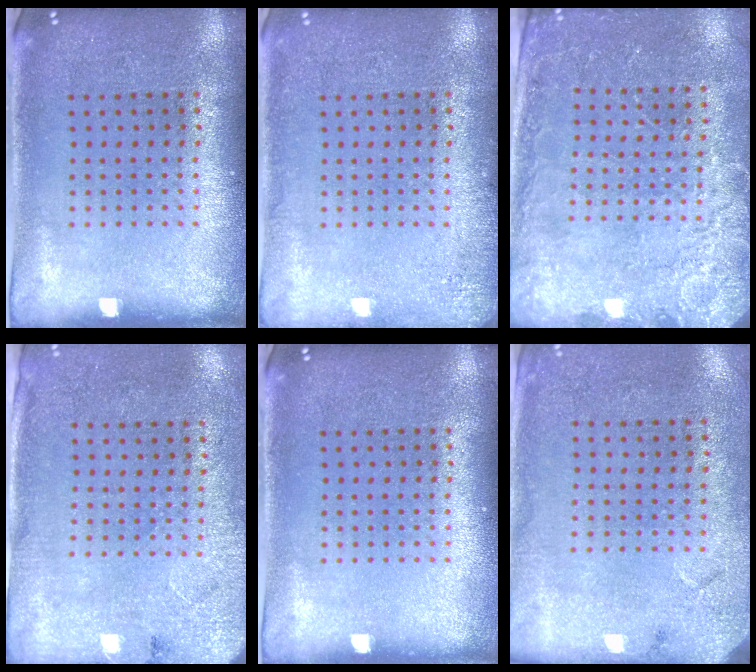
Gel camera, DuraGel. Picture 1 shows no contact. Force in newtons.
{"total": 1.6, "press": 1.6, "slide": 0.3}
{"total": 2.5, "press": 2.5, "slide": 0.5}
{"total": 2.7, "press": 2.2, "slide": 1.5}
{"total": 0.0}
{"total": 2.7, "press": 2.2, "slide": 1.6}